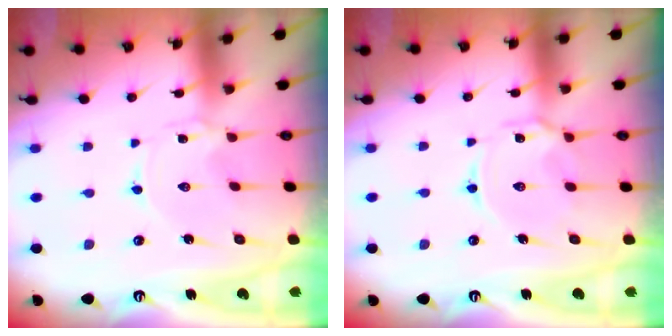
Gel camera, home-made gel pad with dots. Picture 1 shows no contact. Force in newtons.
{"total": 4.7, "press": 4.7, "slide": 0.5}